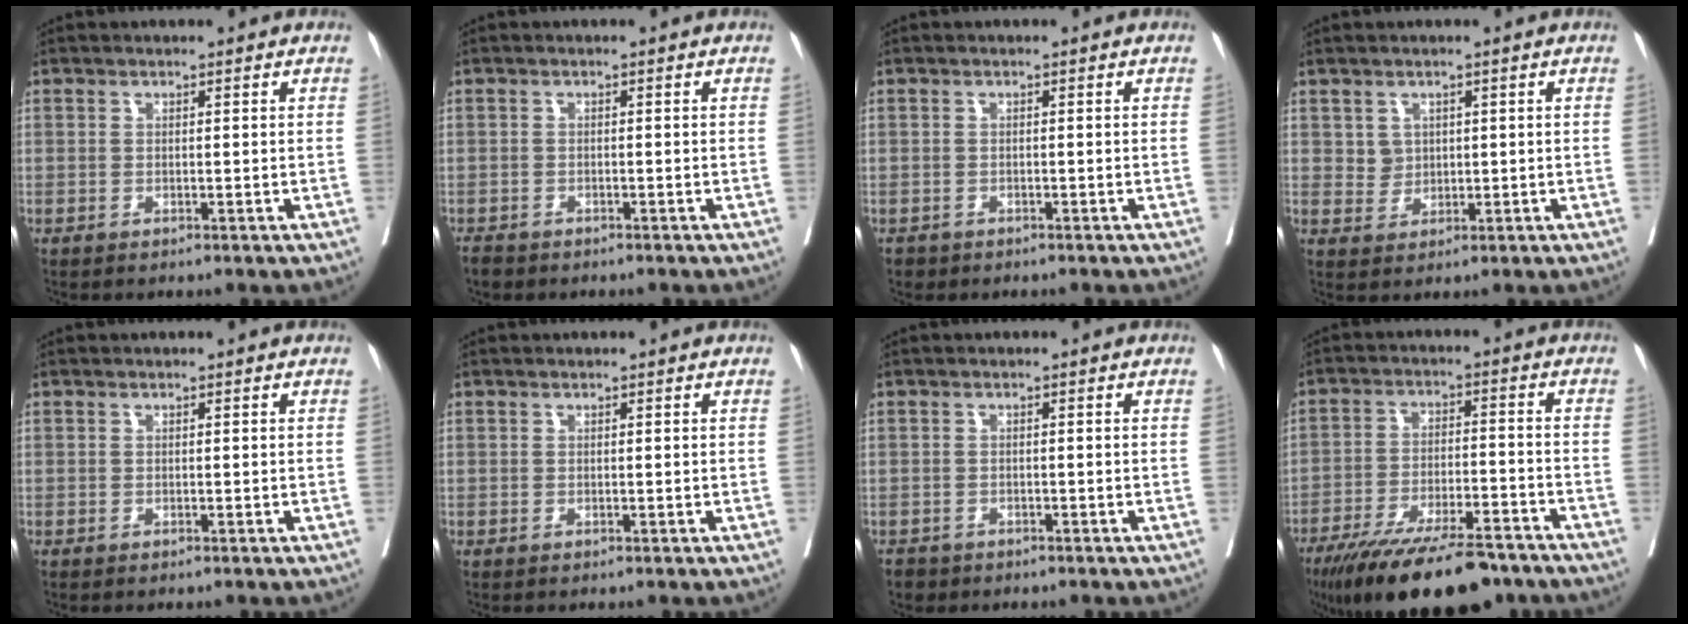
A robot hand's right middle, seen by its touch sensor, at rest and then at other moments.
{"total": 2.1, "force": [-1.8, 0.9, 0.5], "torque": [-0.014, -0.003, -0.030]}
{"total": 1.2, "force": [-0.9, 0.8, 0.0], "torque": [-0.007, 0.001, -0.015]}
{"total": 2.4, "force": [0.9, 2.2, 0.5], "torque": [-0.008, 0.000, 0.020]}
{"total": 0.0}
{"total": 0.0}
{"total": 2.2, "force": [-1.7, 1.3, 0.1], "torque": [-0.007, 0.002, -0.031]}
{"total": 19.3, "force": [-15.3, 4.4, 10.8], "torque": [-0.153, -0.012, -0.239]}